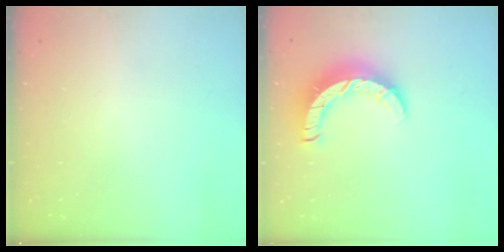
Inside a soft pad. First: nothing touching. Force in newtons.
{"total": 9.9, "press": 9.9, "slide": 0.6}